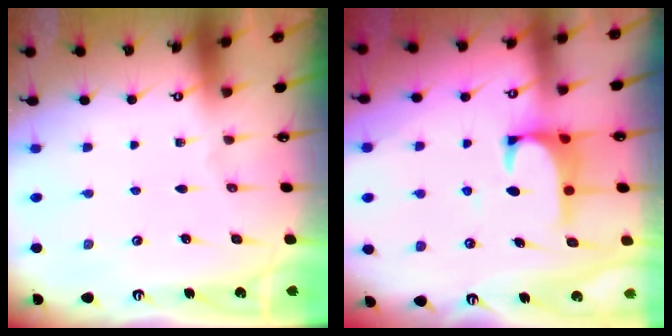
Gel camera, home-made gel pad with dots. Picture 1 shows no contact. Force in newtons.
{"total": 2.5, "press": 2.4, "slide": 0.7}